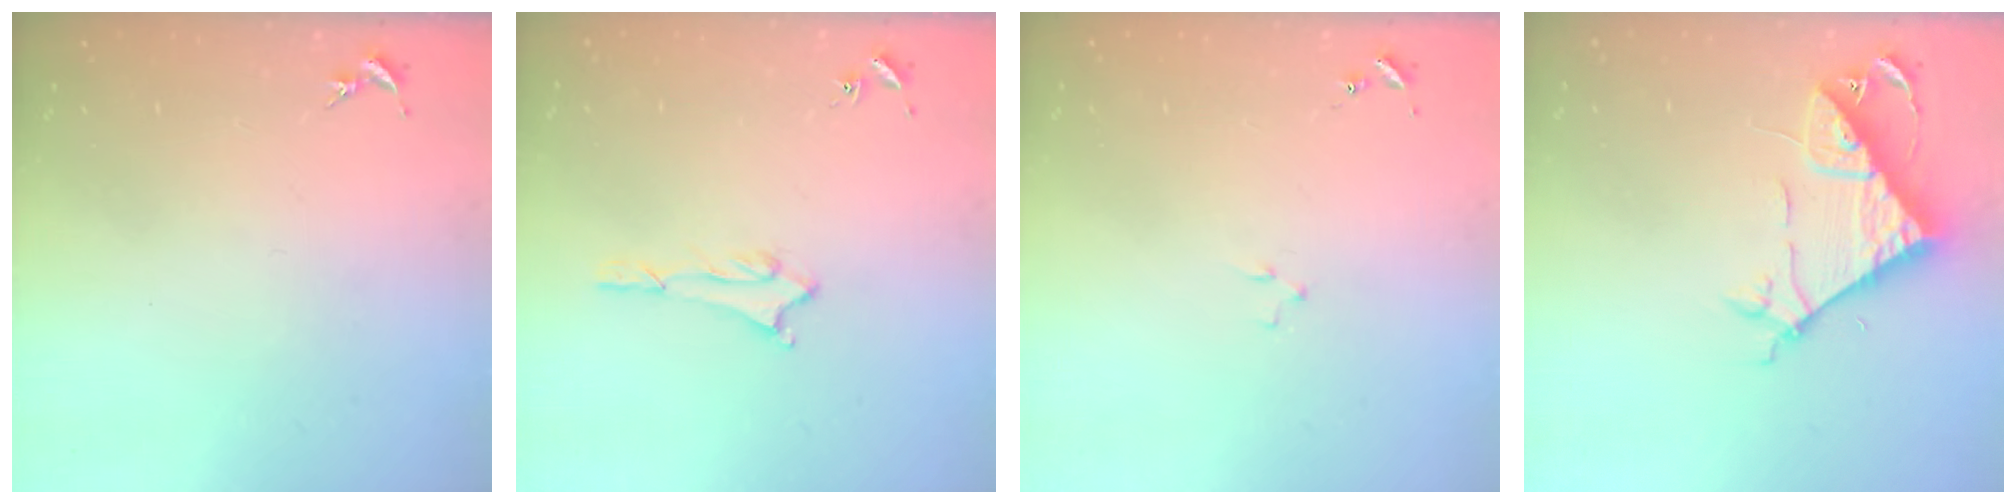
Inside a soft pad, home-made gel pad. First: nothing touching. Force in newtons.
{"total": 1.6, "press": 1.6, "slide": 0.2}
{"total": 0.7, "press": 0.7, "slide": 0.2}
{"total": 8.1, "press": 8.0, "slide": 0.7}